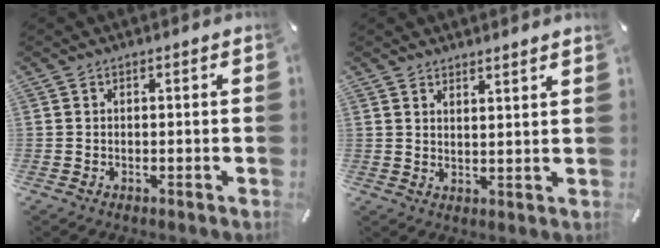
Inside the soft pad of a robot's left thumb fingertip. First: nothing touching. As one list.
[{"total": 2.6, "force": [2.5, -0.5, 0.3], "torque": [-0.010, -0.017, 0.048]}]